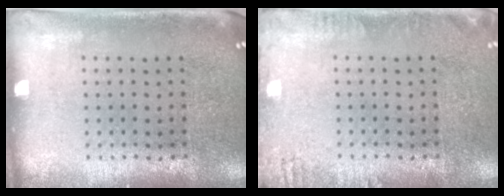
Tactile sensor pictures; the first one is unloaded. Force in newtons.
{"total": 1.5, "press": 1.5, "slide": 0.2}